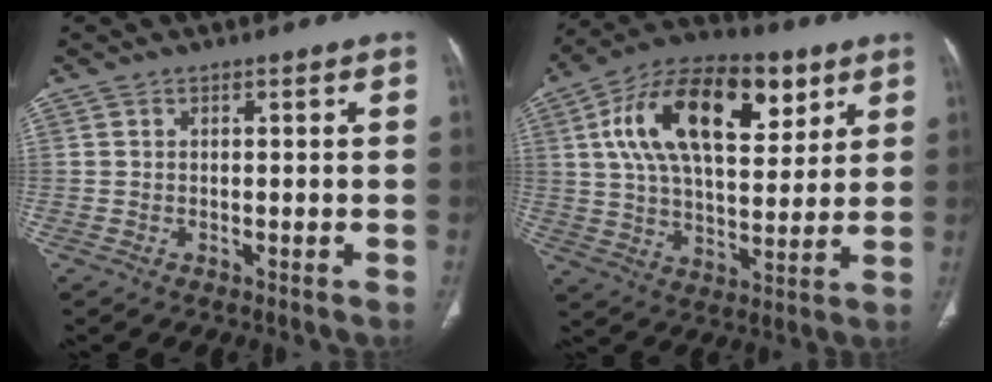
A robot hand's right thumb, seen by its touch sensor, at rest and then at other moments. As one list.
[{"total": 23.0, "force": [8.7, 11.9, 17.6], "torque": [-0.282, -0.003, 0.143]}]